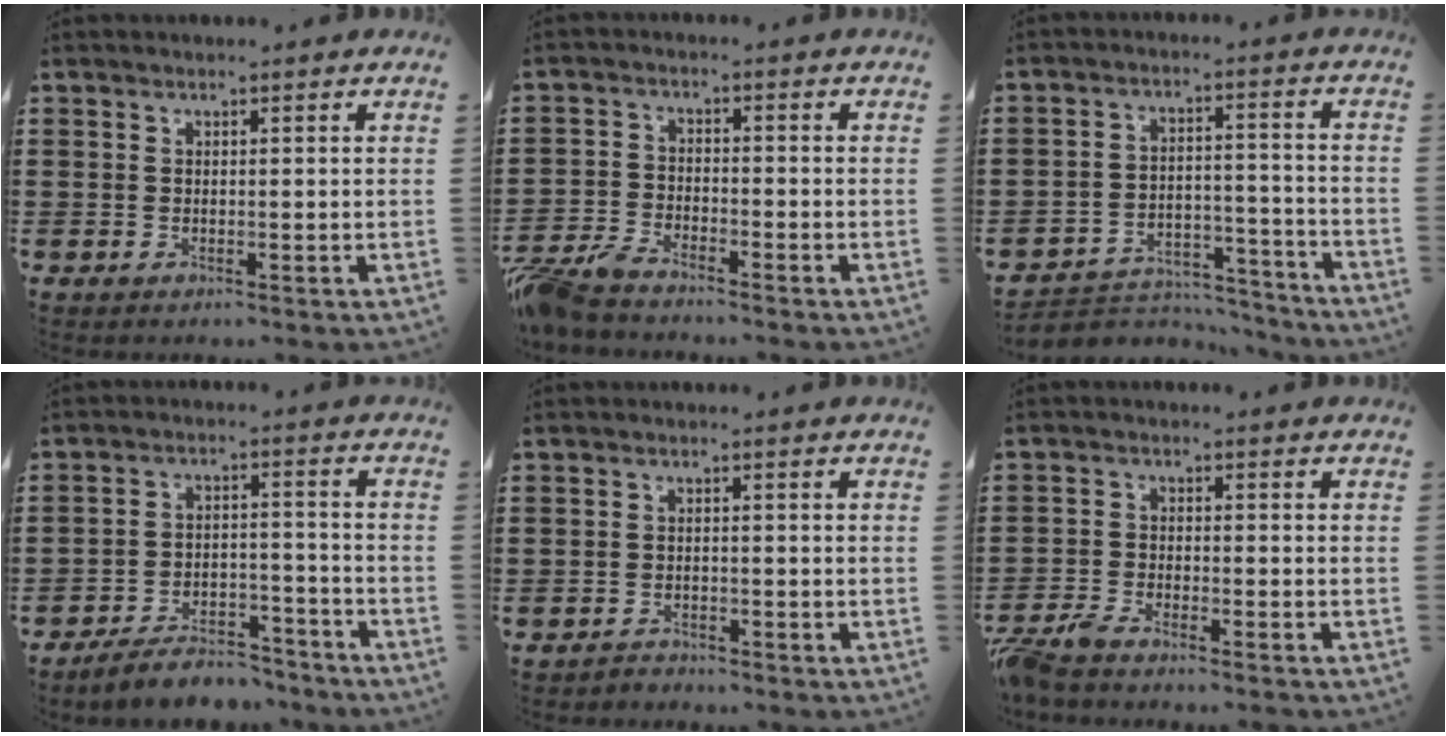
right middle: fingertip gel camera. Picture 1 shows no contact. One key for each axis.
{"total": 4.5, "fx": -4.2, "fy": 0.5, "fz": 1.5, "tx": -0.062, "ty": -0.012, "tz": -0.092}
{"total": 4.9, "fx": -4.7, "fy": 1.4, "fz": 0.2, "tx": -0.007, "ty": 0.013, "tz": -0.097}
{"total": 6.1, "fx": -5.8, "fy": 1.2, "fz": 1.4, "tx": -0.024, "ty": 0.013, "tz": -0.113}
{"total": 1.5, "fx": -1.5, "fy": 0.3, "fz": -0.2, "tx": -0.002, "ty": 0.002, "tz": -0.034}
{"total": 3.8, "fx": -3.6, "fy": 0.2, "fz": 1.2, "tx": -0.051, "ty": -0.012, "tz": -0.080}